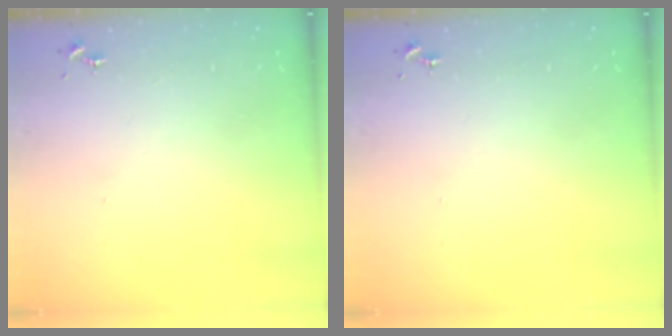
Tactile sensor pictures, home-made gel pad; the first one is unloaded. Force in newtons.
{"total": 0.0}